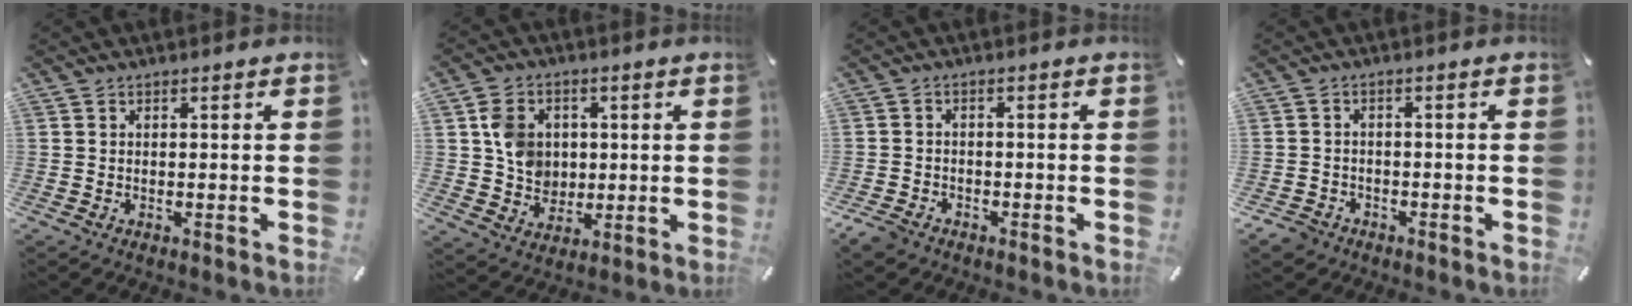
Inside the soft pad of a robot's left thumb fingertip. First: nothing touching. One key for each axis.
{"total": 8.6, "fx": 1.3, "fy": 7.8, "fz": 3.4, "tx": -0.051, "ty": 0.010, "tz": 0.029}
{"total": 3.1, "fx": -2.3, "fy": 1.9, "fz": 0.9, "tx": -0.028, "ty": 0.008, "tz": -0.047}
{"total": 3.3, "fx": -2.2, "fy": 2.3, "fz": 0.7, "tx": -0.024, "ty": 0.007, "tz": -0.048}